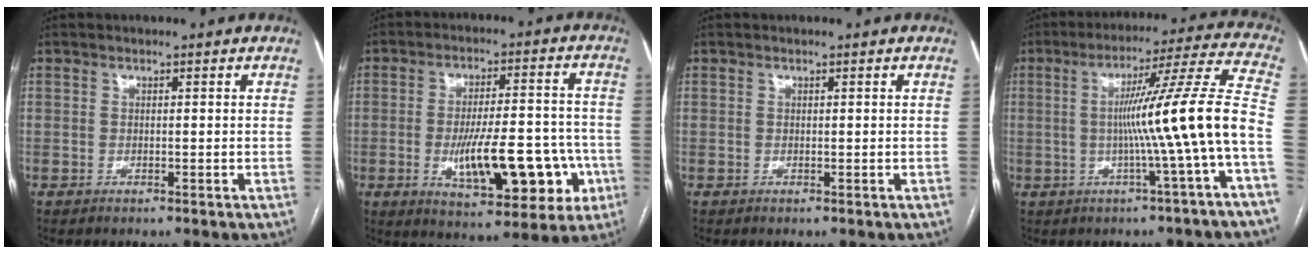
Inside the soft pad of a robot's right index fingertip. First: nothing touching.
{"total": 15.9, "force": [-4.4, 5.4, 14.3], "torque": [-0.207, 0.014, -0.052]}
{"total": 0.0}
{"total": 14.4, "force": [-2.5, -2.6, 14.0], "torque": [-0.201, 0.012, -0.042]}